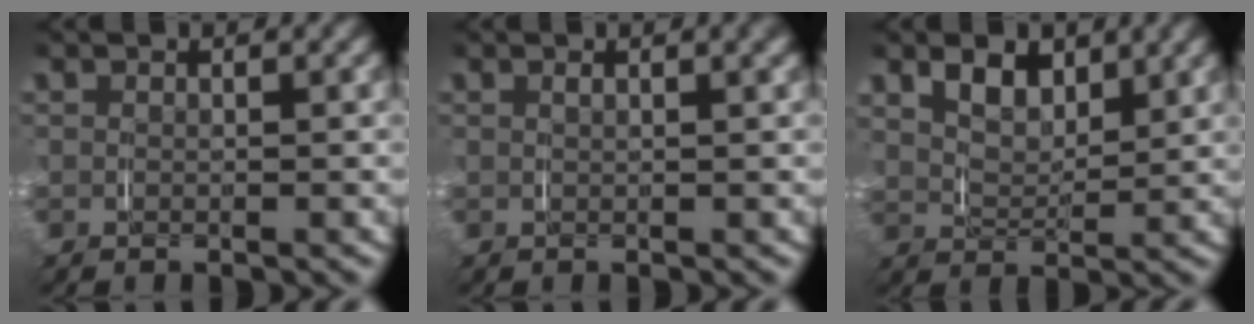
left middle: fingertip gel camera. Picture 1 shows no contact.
{"total": 1.0, "force": [0.5, 0.0, 0.8], "torque": [-0.011, 0.006, 0.006]}
{"total": 4.1, "force": [2.3, 2.6, 2.3], "torque": [-0.043, -0.001, 0.038]}